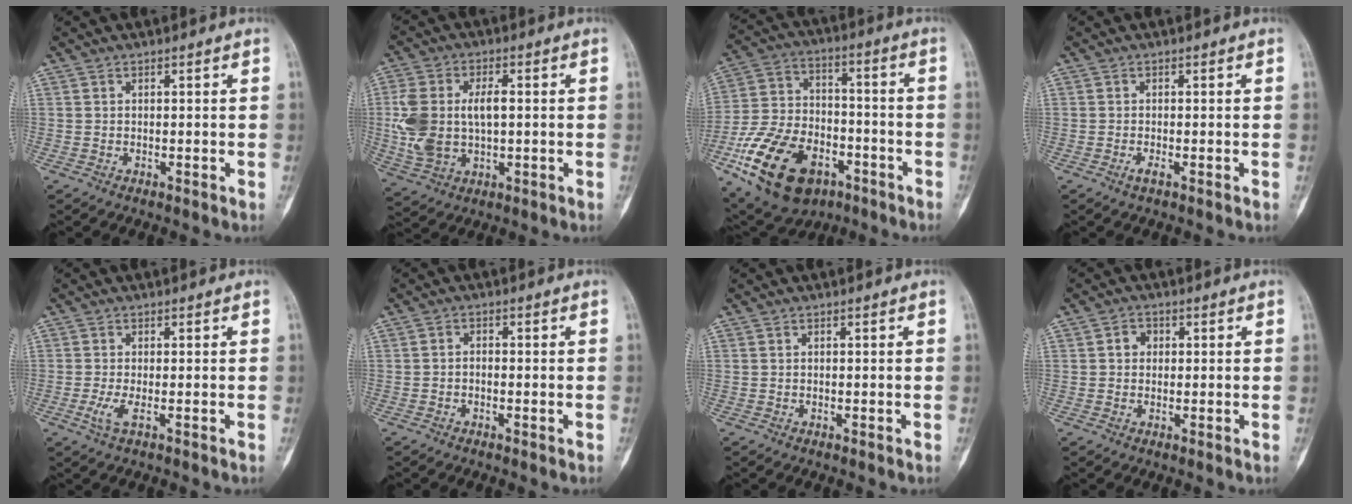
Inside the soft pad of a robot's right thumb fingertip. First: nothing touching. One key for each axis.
{"total": 12.4, "fx": 0.2, "fy": 7.0, "fz": 10.2, "tx": -0.215, "ty": 0.012, "tz": 0.012}
{"total": 22.2, "fx": -9.9, "fy": 13.8, "fz": 14.3, "tx": -0.265, "ty": 0.046, "tz": -0.161}
{"total": 1.1, "fx": -0.6, "fy": 0.2, "fz": 0.9, "tx": -0.021, "ty": -0.002, "tz": -0.013}
{"total": 2.4, "fx": -0.7, "fy": 0.5, "fz": 2.2, "tx": -0.064, "ty": -0.009, "tz": -0.016}
{"total": 1.2, "fx": -0.5, "fy": 0.9, "fz": 0.6, "tx": -0.003, "ty": 0.005, "tz": -0.013}
{"total": 0.0}
{"total": 2.4, "fx": 0.4, "fy": 2.1, "fz": 1.0, "tx": -0.002, "ty": 0.005, "tz": 0.002}